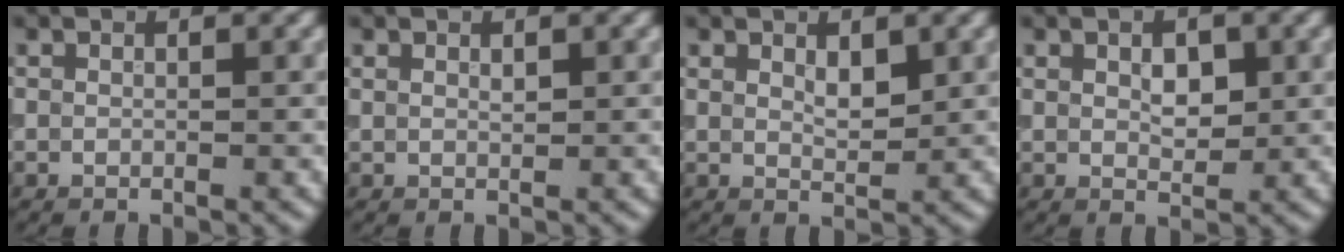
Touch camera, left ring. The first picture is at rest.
{"total": 0.7, "force": [0.4, 0.2, 0.5], "torque": [-0.010, 0.000, 0.010]}
{"total": 1.8, "force": [0.9, 0.7, 1.3], "torque": [-0.023, -0.003, 0.019]}
{"total": 2.3, "force": [0.7, 1.3, 1.8], "torque": [-0.028, 0.001, 0.012]}